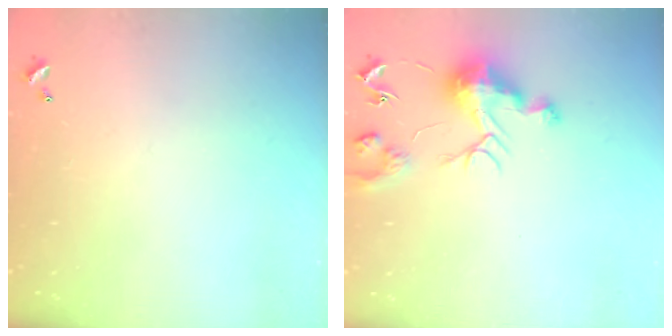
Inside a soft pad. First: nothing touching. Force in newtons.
{"total": 10.0, "press": 10.0, "slide": 0.6}